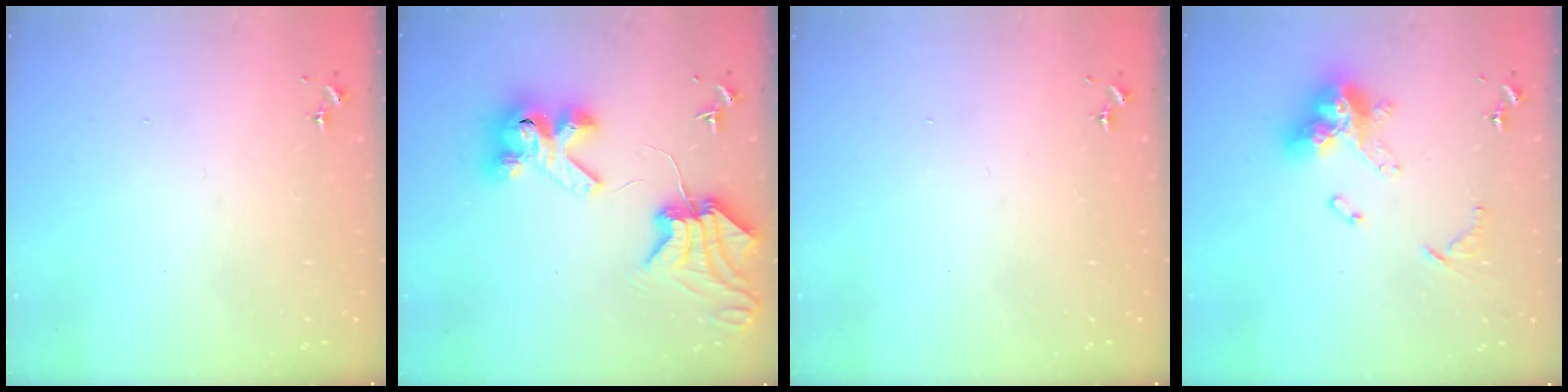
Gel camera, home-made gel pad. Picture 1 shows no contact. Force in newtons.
{"total": 11.1, "press": 11.0, "slide": 1.3}
{"total": 0.0}
{"total": 17.4, "press": 17.3, "slide": 1.8}